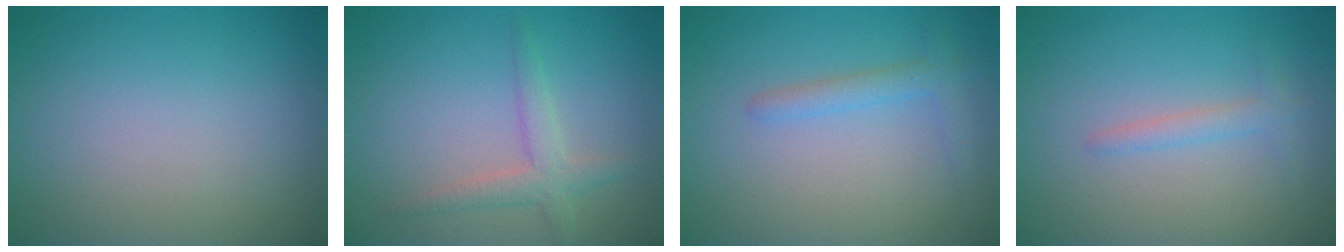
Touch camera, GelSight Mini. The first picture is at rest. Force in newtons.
{"total": 2.5, "press": 2.5, "slide": 0.1}
{"total": 1.9, "press": 1.9, "slide": 0.1}
{"total": 1.5, "press": 1.5, "slide": 0.1}